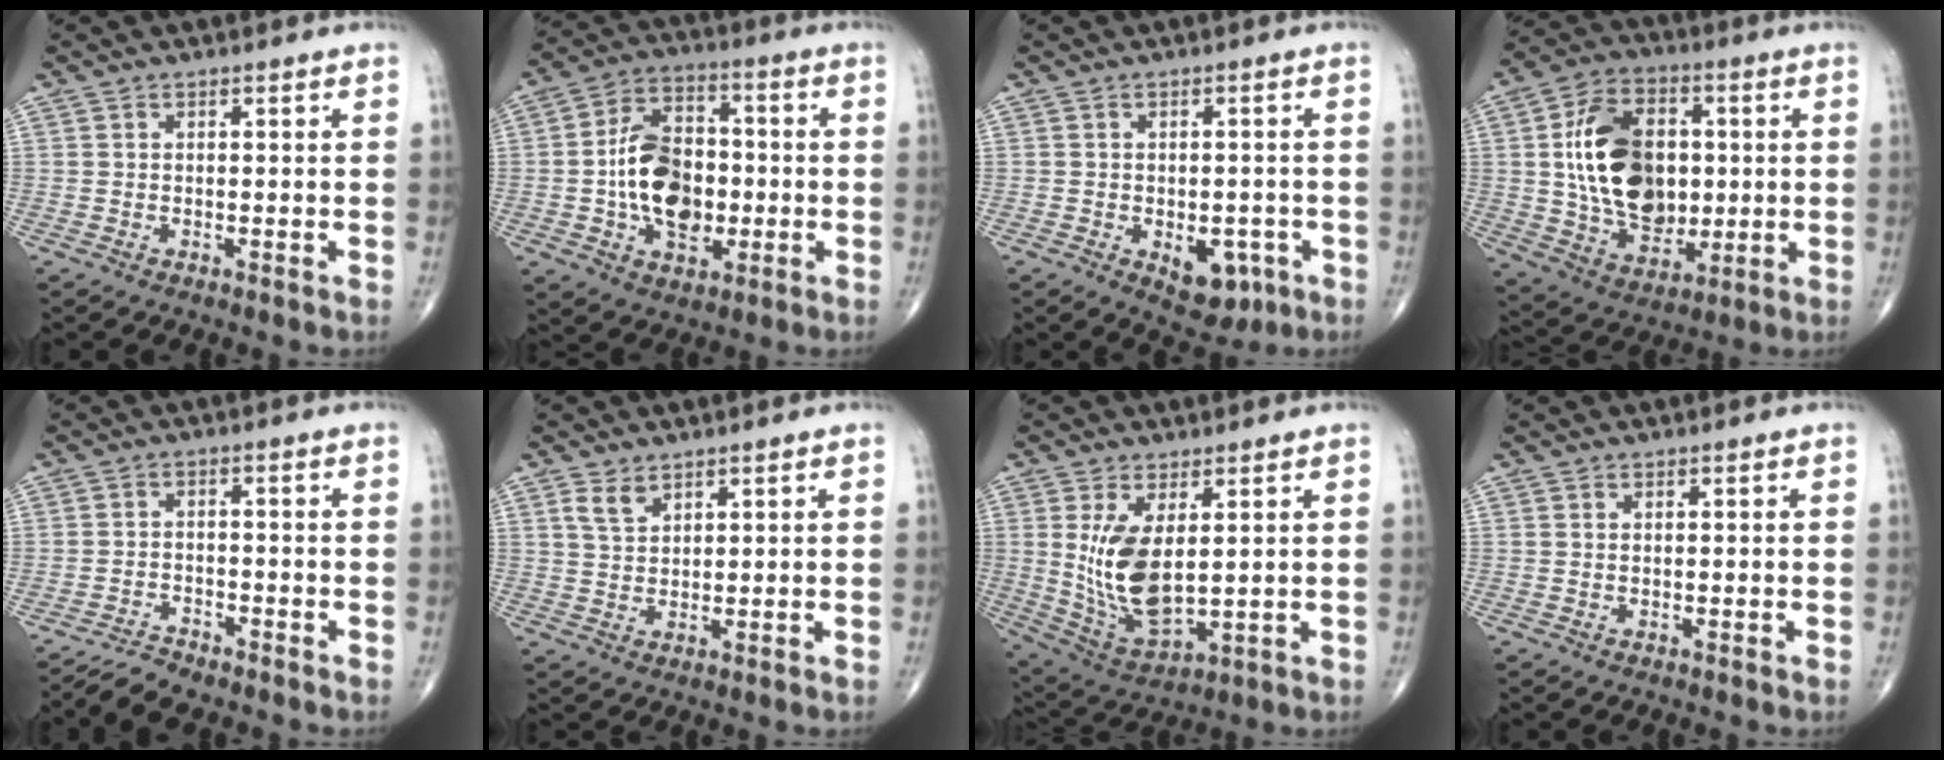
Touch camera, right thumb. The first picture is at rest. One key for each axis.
{"total": 14.9, "fx": -1.7, "fy": 9.9, "fz": 11.0, "tx": -0.162, "ty": 0.025, "tz": -0.029}
{"total": 7.4, "fx": -2.7, "fy": 4.5, "fz": 5.2, "tx": -0.042, "ty": 0.009, "tz": -0.024}
{"total": 18.9, "fx": 1.6, "fy": 12.9, "fz": 13.8, "tx": -0.202, "ty": 0.001, "tz": 0.033}
{"total": 3.5, "fx": -3.4, "fy": 0.5, "fz": 0.9, "tx": -0.028, "ty": 0.008, "tz": -0.063}
{"total": 3.4, "fx": 2.2, "fy": 1.9, "fz": 1.7, "tx": -0.027, "ty": -0.013, "tz": 0.050}
{"total": 12.1, "fx": 1.9, "fy": 5.7, "fz": 10.5, "tx": -0.196, "ty": -0.024, "tz": 0.057}
{"total": 0.0}